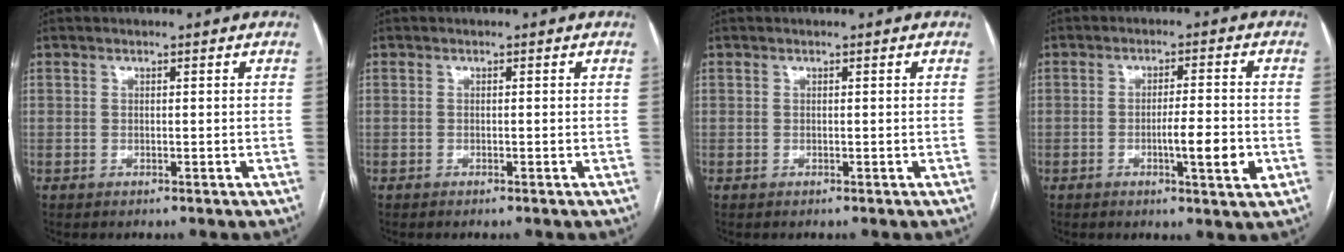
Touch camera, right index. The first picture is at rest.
{"total": 0.0}
{"total": 0.0}
{"total": 6.4, "force": [-1.7, 0.6, 6.1], "torque": [-0.095, -0.007, -0.026]}